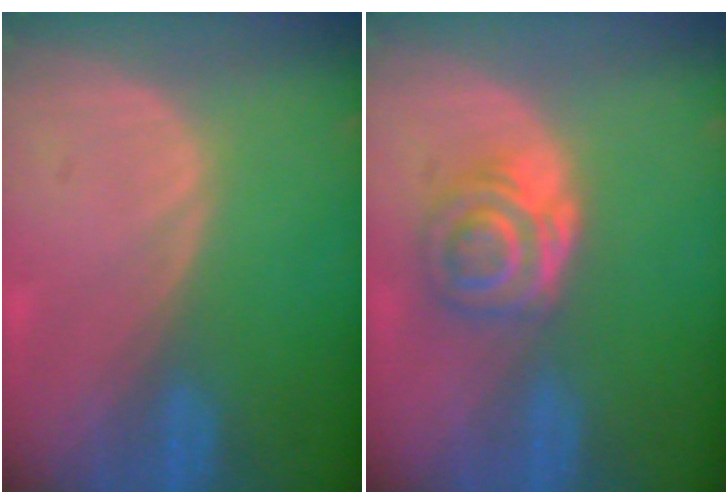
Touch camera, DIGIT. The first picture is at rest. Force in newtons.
{"total": 6.3, "press": 5.2, "slide": 3.5}